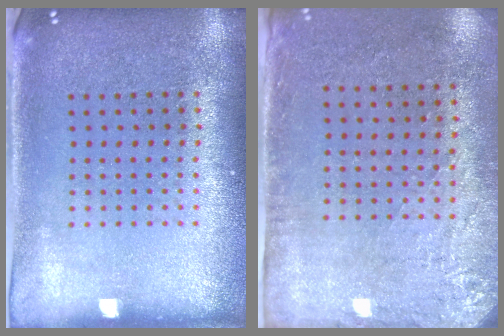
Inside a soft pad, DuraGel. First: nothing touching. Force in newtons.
{"total": 2.8, "press": 2.3, "slide": 1.6}